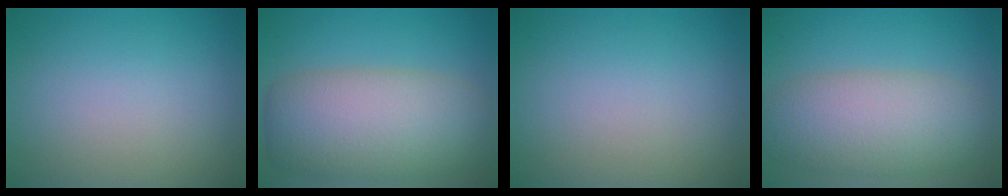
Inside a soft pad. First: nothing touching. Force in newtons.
{"total": 9.1, "press": 9.1, "slide": 0.3}
{"total": 0.0}
{"total": 7.2, "press": 7.2, "slide": 0.4}